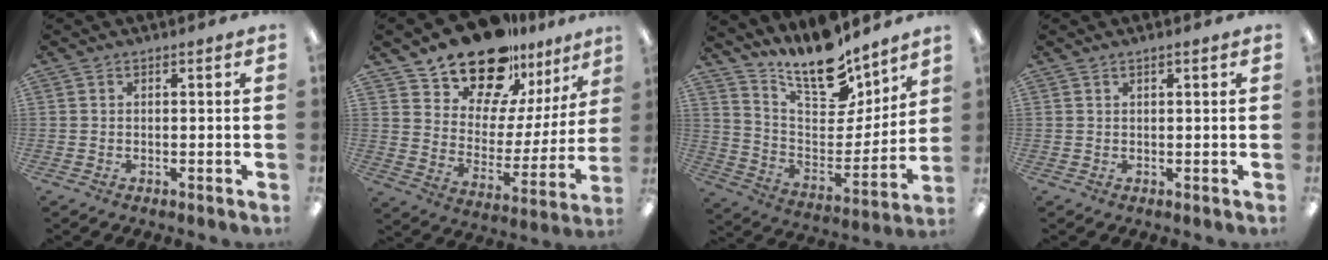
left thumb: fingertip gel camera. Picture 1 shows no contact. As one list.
[{"total": 17.9, "force": [15.2, 8.0, 4.9], "torque": [-0.097, -0.122, 0.278]}, {"total": 17.7, "force": [14.8, 6.4, 7.2], "torque": [-0.127, -0.116, 0.263]}, {"total": 0.9, "force": [0.6, 0.2, 0.6], "torque": [-0.013, 0.000, 0.010]}]